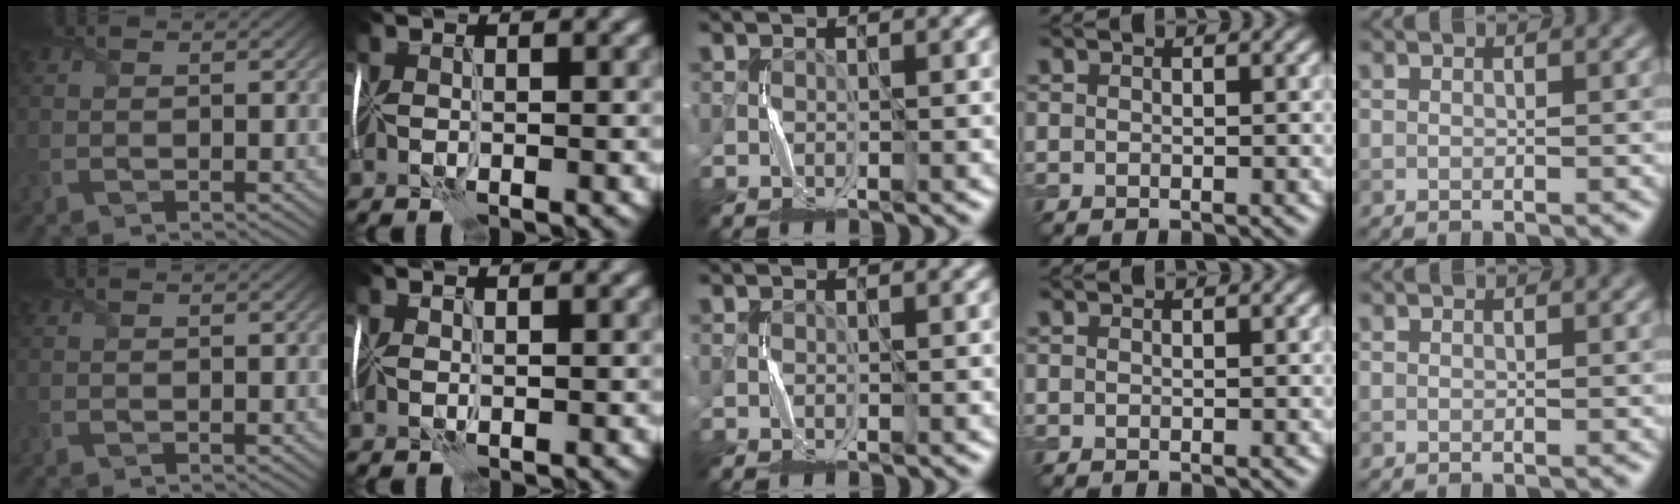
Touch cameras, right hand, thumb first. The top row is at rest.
{}